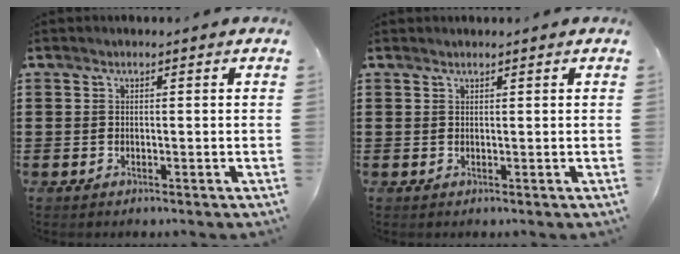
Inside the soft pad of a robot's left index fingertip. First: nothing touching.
{"total": 0.6, "force": [0.6, -0.1, 0.1], "torque": [-0.003, -0.001, 0.012]}